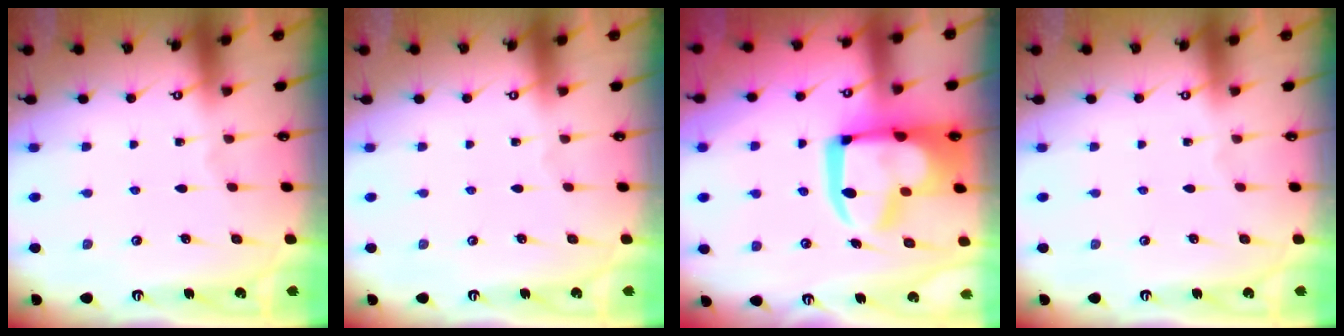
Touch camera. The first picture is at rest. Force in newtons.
{"total": 0.0}
{"total": 17.7, "press": 17.6, "slide": 2.0}
{"total": 0.0}